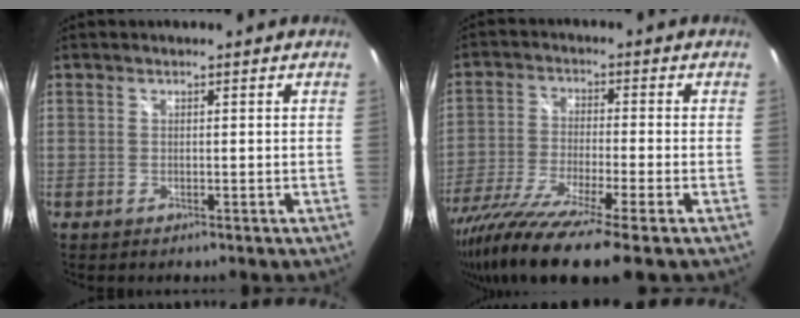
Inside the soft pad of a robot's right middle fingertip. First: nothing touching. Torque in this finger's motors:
{"motor_torque": [1.27, -0.87, 0.69, 0.21]}